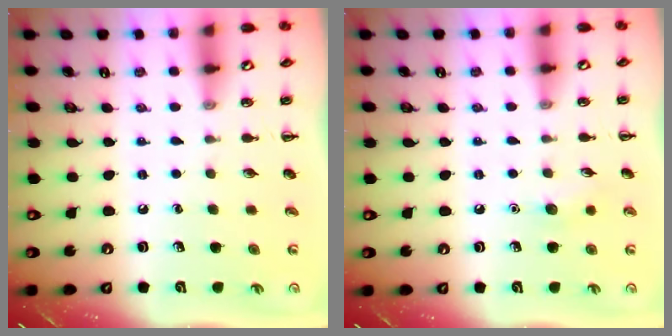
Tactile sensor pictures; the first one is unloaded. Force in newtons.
{"total": 5.6, "press": 5.4, "slide": 1.5}